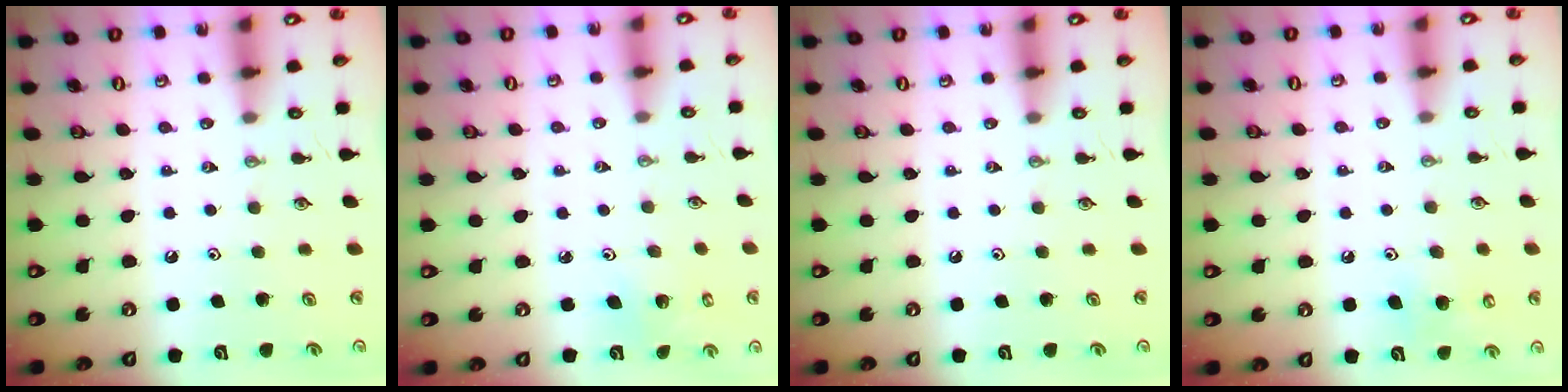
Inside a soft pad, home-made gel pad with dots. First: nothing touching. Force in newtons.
{"total": 2.2, "press": 2.2, "slide": 0.2}
{"total": 0.0}
{"total": 9.5, "press": 9.4, "slide": 1.4}